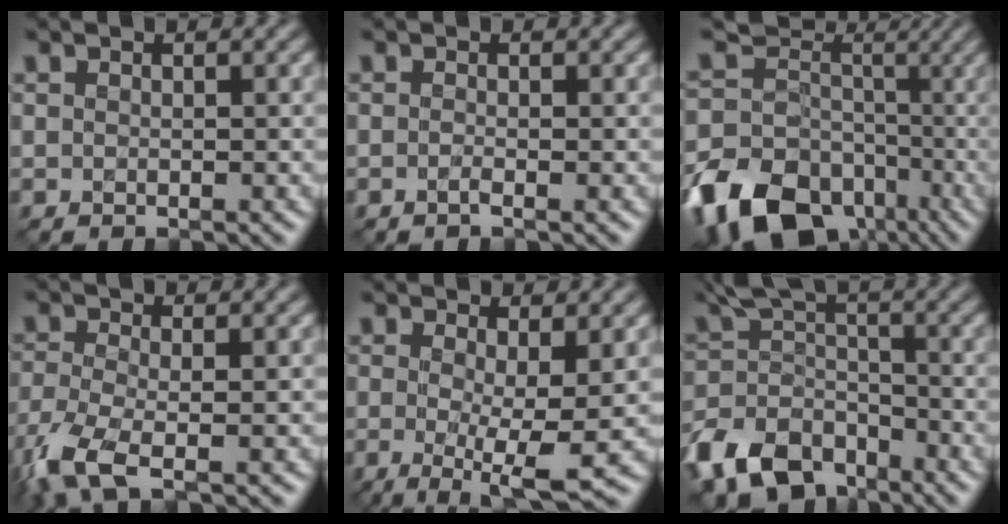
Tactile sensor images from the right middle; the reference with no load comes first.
{"total": 0.8, "force": [-0.4, 0.1, 0.7], "torque": [-0.013, -0.005, -0.008]}
{"total": 17.7, "force": [-7.7, 13.8, 8.0], "torque": [-0.179, -0.035, -0.125]}
{"total": 5.9, "force": [-3.2, 1.9, 4.5], "torque": [-0.114, -0.019, -0.072]}
{"total": 5.4, "force": [-0.4, 1.1, 5.3], "torque": [-0.087, -0.016, -0.006]}
{"total": 8.7, "force": [-6.0, 4.9, 3.9], "torque": [-0.067, -0.008, -0.123]}